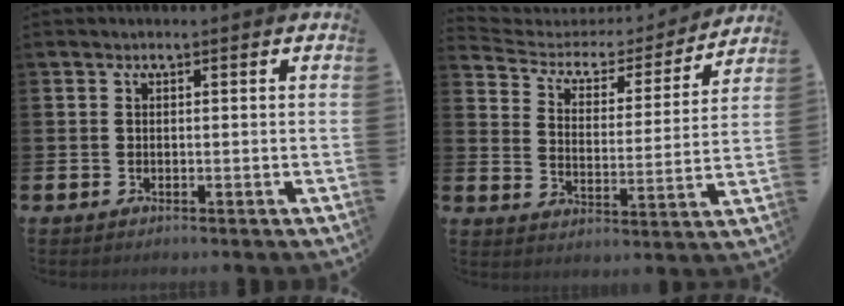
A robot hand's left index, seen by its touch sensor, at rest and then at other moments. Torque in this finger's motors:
{"motor_torque": [0.56, -1.08, -0.14, -0.06]}